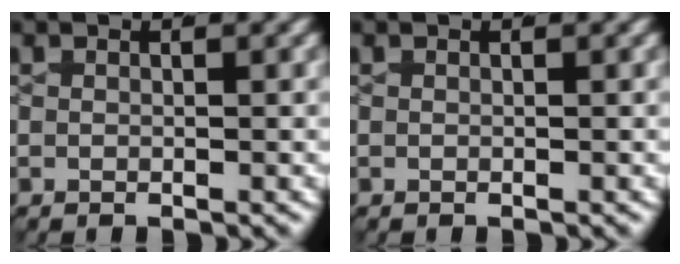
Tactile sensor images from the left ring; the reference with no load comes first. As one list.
[{"total": 0.0}]